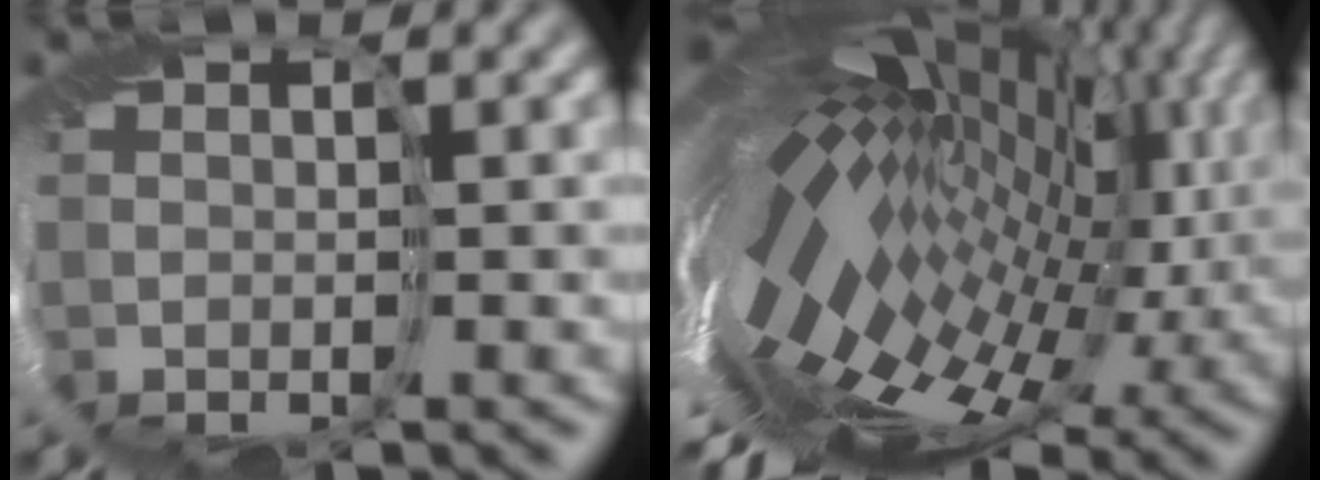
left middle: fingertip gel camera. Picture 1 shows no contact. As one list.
[{"total": 17.5, "force": [2.5, 7.2, 15.7], "torque": [-0.257, 0.004, 0.051]}]